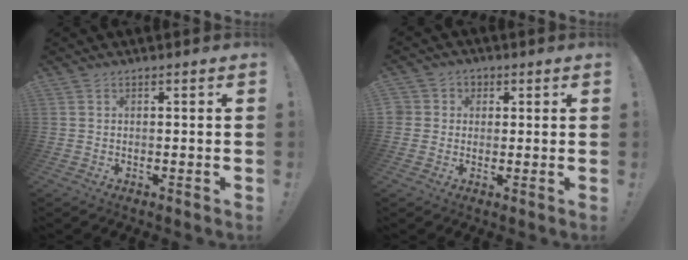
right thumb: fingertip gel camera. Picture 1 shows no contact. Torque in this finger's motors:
{"motor_torque": [-0.22, 0.35, 0.20, -0.12, -0.04]}